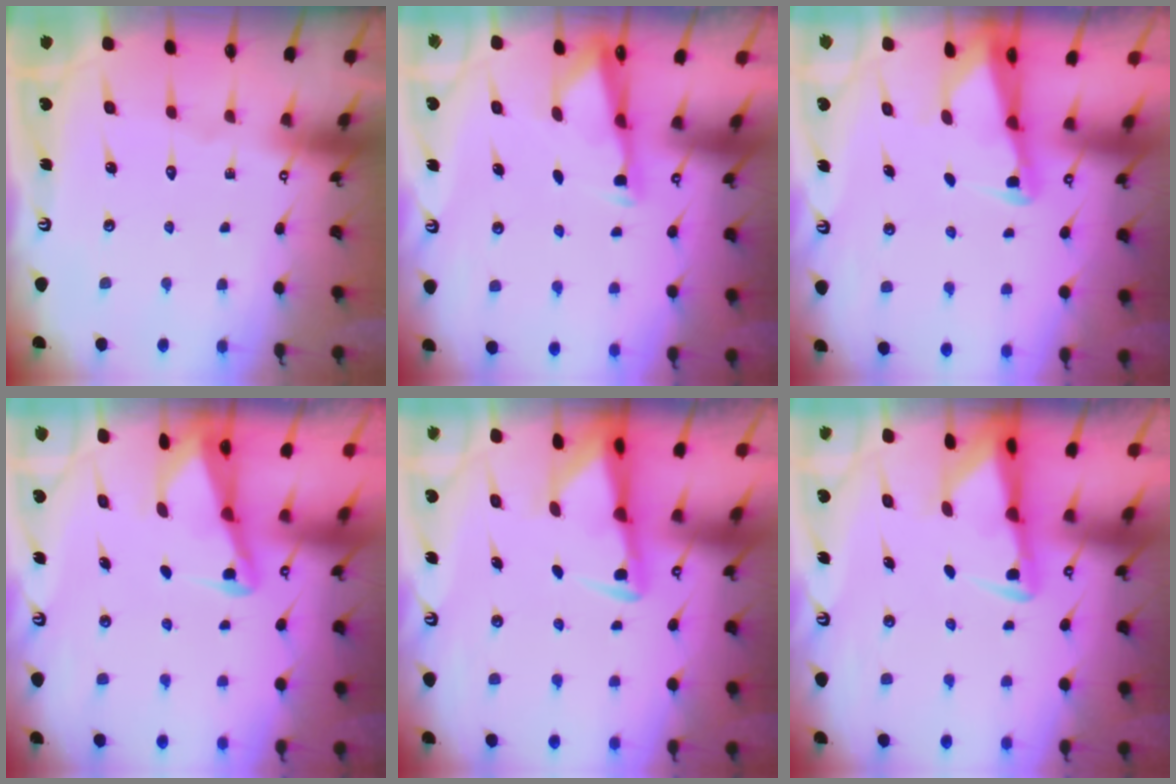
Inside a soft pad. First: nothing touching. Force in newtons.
{"total": 3.0, "press": 2.9, "slide": 0.5}
{"total": 2.4, "press": 2.4, "slide": 0.3}
{"total": 2.5, "press": 2.5, "slide": 0.6}
{"total": 2.9, "press": 2.9, "slide": 0.6}
{"total": 3.0, "press": 3.0, "slide": 0.6}